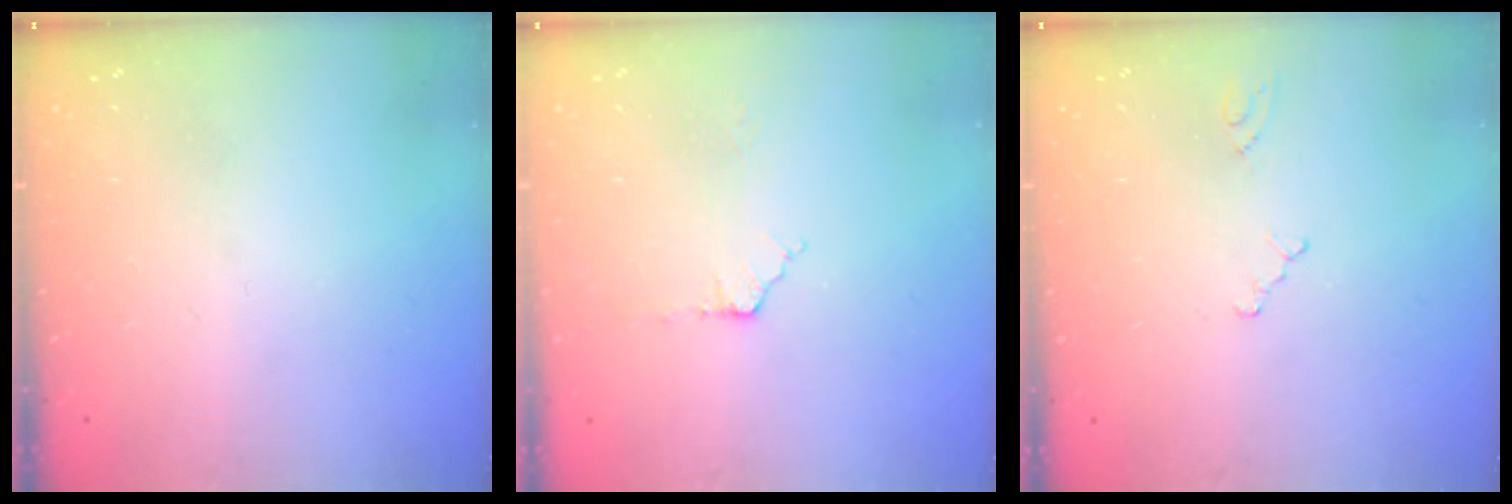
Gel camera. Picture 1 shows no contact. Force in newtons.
{"total": 3.2, "press": 3.0, "slide": 1.1}
{"total": 0.0}